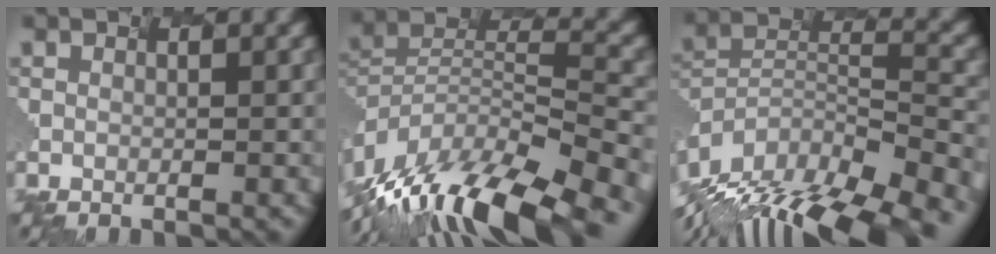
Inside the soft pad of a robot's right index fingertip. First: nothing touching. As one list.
[{"total": 13.7, "force": [-11.4, 3.4, 6.8], "torque": [-0.192, 0.008, -0.177]}, {"total": 15.3, "force": [-13.2, 3.7, 6.7], "torque": [-0.143, 0.010, -0.184]}]